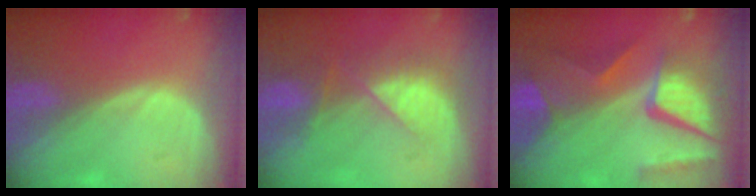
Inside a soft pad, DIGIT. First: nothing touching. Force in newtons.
{"total": 7.5, "press": 6.8, "slide": 3.3}
{"total": 11.5, "press": 9.5, "slide": 6.5}